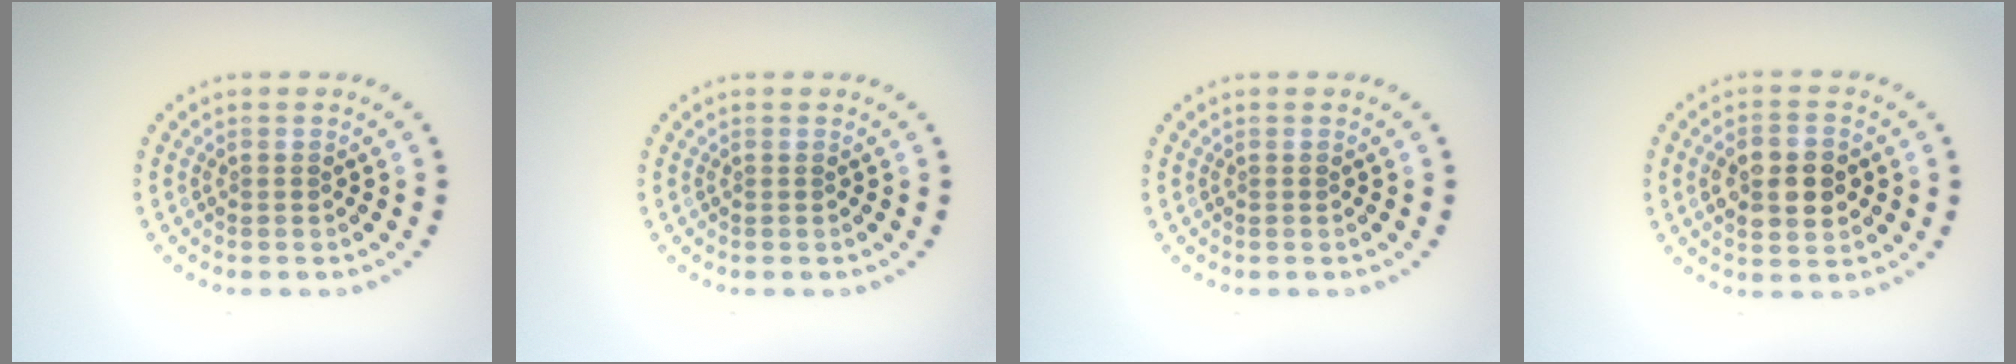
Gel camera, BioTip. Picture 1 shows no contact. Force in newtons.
{"total": 0.0}
{"total": 0.0}
{"total": 4.1, "press": 4.1, "slide": 0.2}